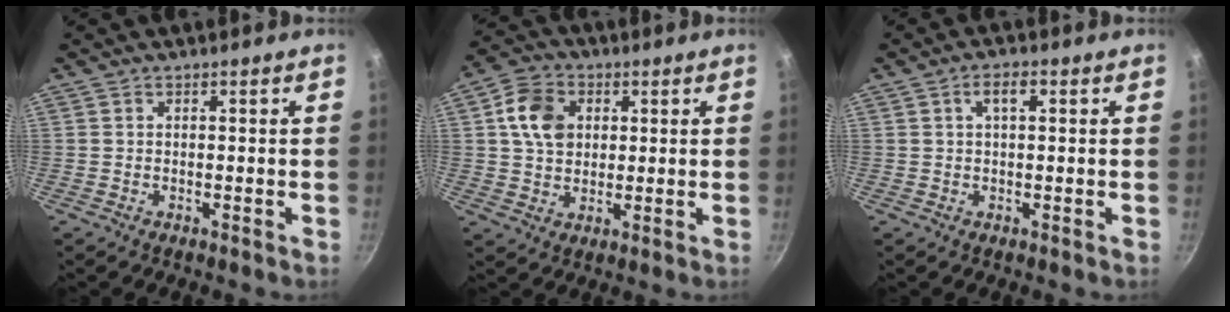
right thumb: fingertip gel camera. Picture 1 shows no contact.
{"total": 9.5, "force": [2.3, 7.3, 5.6], "torque": [-0.081, 0.009, 0.034]}
{"total": 3.1, "force": [1.0, 1.4, 2.6], "torque": [-0.043, 0.009, 0.016]}